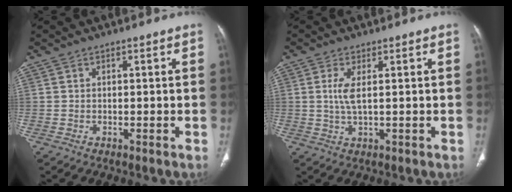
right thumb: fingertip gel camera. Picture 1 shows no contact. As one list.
[{"total": 3.6, "force": [0.7, 0.9, 3.4], "torque": [-0.085, -0.006, 0.017]}]